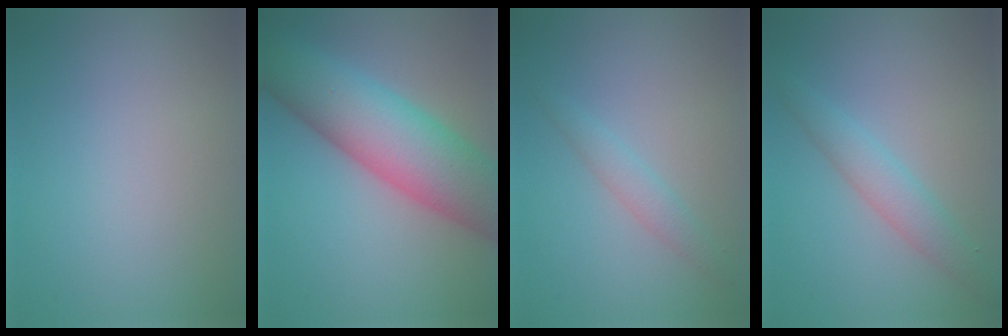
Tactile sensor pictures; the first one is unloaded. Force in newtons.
{"total": 11.2, "press": 11.2, "slide": 0.2}
{"total": 1.7, "press": 1.7, "slide": 0.0}
{"total": 2.8, "press": 2.8, "slide": 0.0}